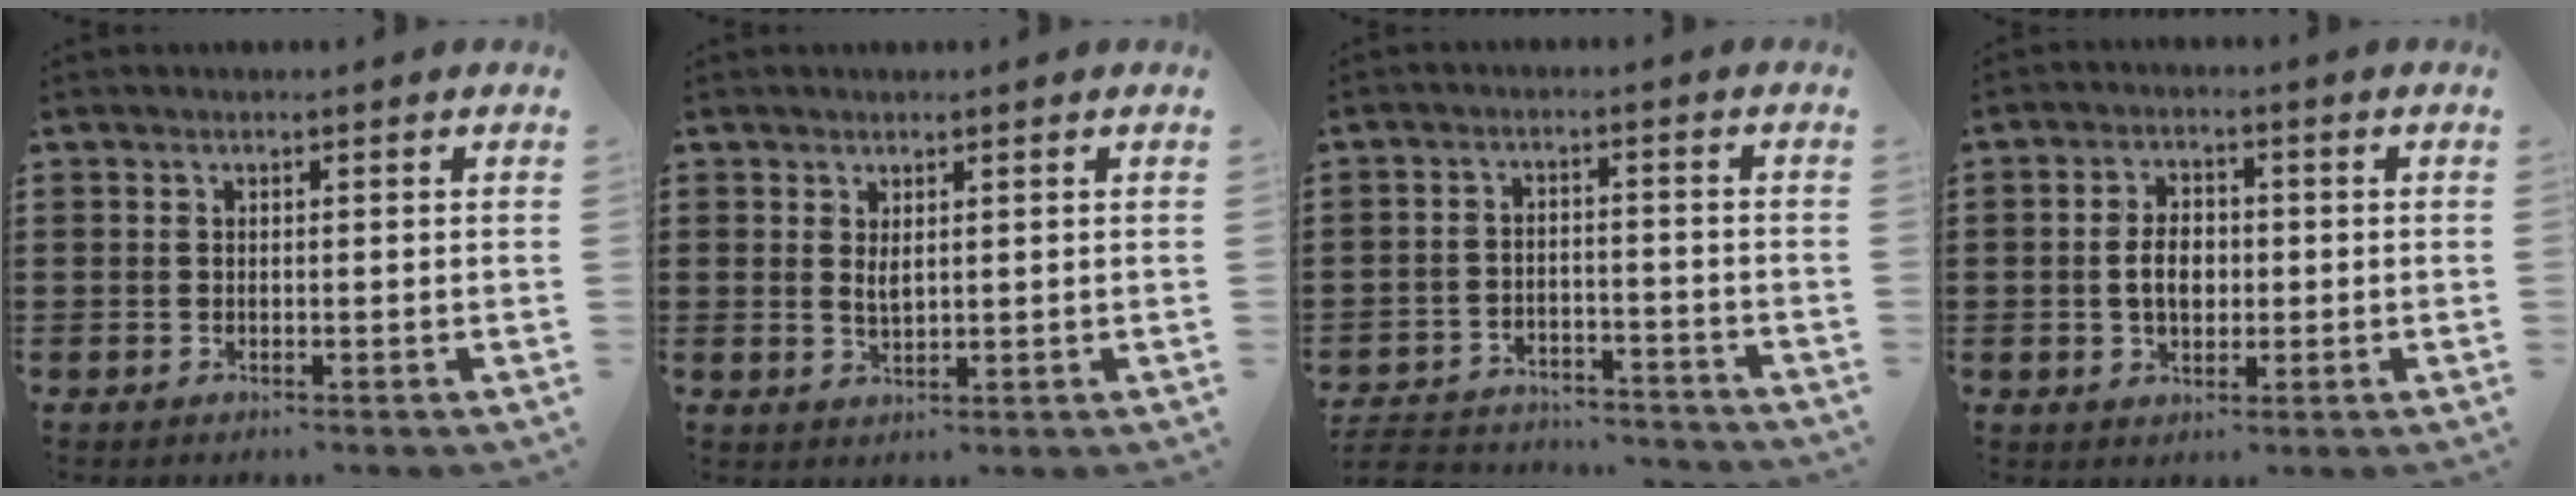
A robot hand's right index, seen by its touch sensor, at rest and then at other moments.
{"total": 1.9, "force": [1.1, 0.6, 1.4], "torque": [-0.028, 0.003, 0.020]}
{"total": 5.3, "force": [-5.2, 0.9, 0.8], "torque": [-0.025, 0.004, -0.106]}
{"total": 4.6, "force": [-0.2, 3.1, 3.4], "torque": [-0.060, 0.009, -0.008]}